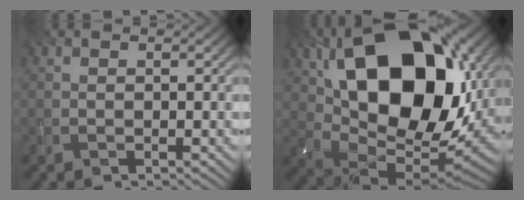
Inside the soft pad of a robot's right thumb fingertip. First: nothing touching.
{"total": 20.3, "force": [5.9, 12.1, 15.1], "torque": [-0.272, 0.008, 0.107]}